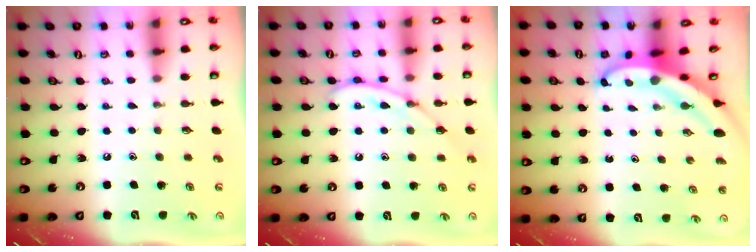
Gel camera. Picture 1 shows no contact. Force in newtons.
{"total": 9.3, "press": 9.3, "slide": 0.7}
{"total": 5.4, "press": 5.4, "slide": 0.5}